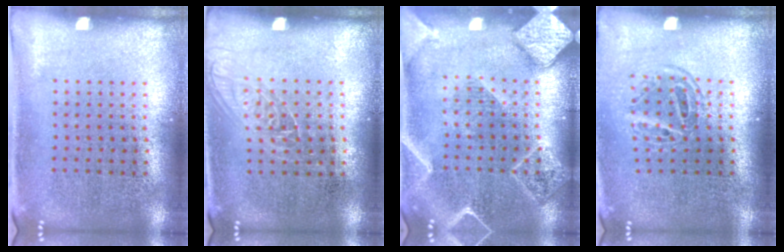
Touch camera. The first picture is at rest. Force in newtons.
{"total": 1.1, "press": 1.0, "slide": 0.5}
{"total": 2.2, "press": 2.2, "slide": 0.2}
{"total": 1.6, "press": 1.2, "slide": 1.1}